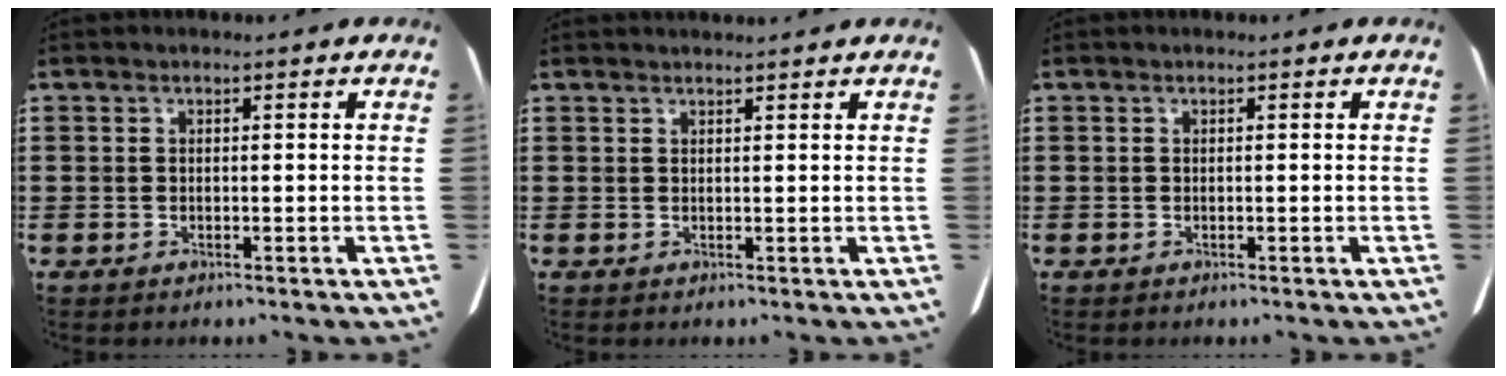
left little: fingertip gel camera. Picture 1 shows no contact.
{"total": 1.0, "force": [1.0, -0.1, 0.2], "torque": [0.004, -0.004, 0.018]}
{"total": 0.0}